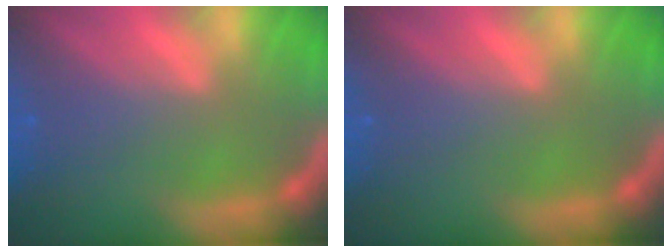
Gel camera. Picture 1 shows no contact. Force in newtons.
{"total": 0.0}